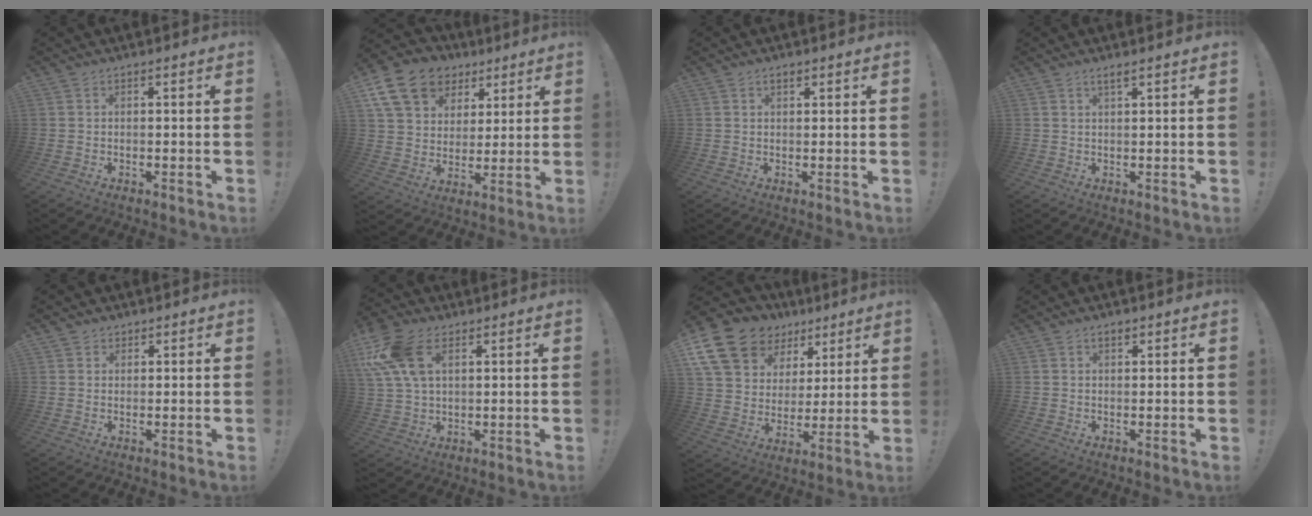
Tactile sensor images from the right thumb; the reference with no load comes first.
{"total": 17.0, "force": [8.7, 12.4, 7.7], "torque": [-0.114, -0.041, 0.169]}
{"total": 1.5, "force": [1.0, 0.7, 0.9], "torque": [-0.017, -0.001, 0.018]}
{"total": 1.9, "force": [1.2, 0.1, 1.4], "torque": [-0.027, -0.002, 0.020]}
{"total": 1.9, "force": [1.3, 1.4, 0.1], "torque": [0.008, -0.006, 0.021]}
{"total": 14.7, "force": [6.1, 8.6, 10.3], "torque": [-0.221, -0.014, 0.115]}
{"total": 17.9, "force": [10.7, 12.3, 7.4], "torque": [-0.127, -0.062, 0.216]}
{"total": 1.3, "force": [0.9, 0.6, 0.7], "torque": [-0.013, -0.001, 0.017]}